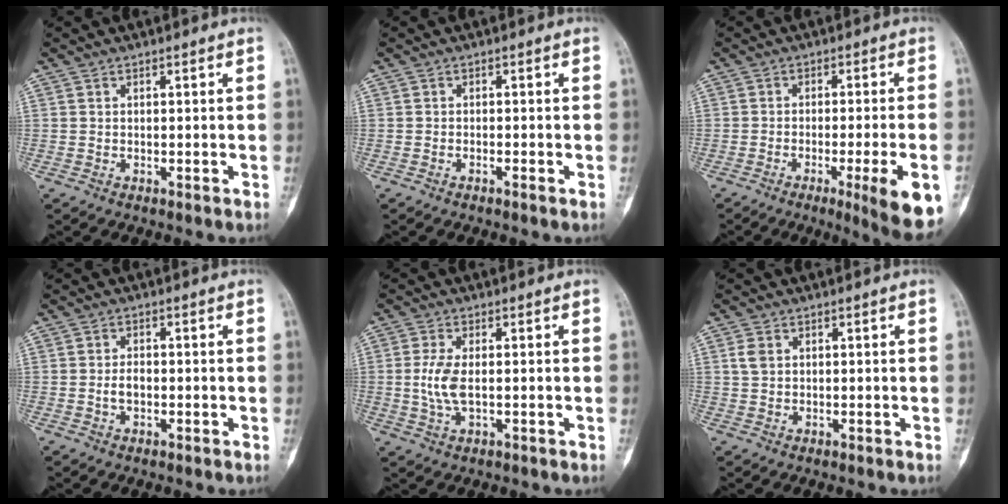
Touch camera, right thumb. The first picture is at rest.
{"total": 0.7, "force": [-0.5, 0.1, 0.6], "torque": [-0.015, 0.005, -0.009]}
{"total": 11.2, "force": [-4.7, 0.9, 10.2], "torque": [-0.134, -0.005, -0.063]}
{"total": 2.3, "force": [-0.5, 1.4, 1.7], "torque": [-0.032, 0.006, -0.012]}
{"total": 5.4, "force": [0.0, 2.3, 4.9], "torque": [-0.118, -0.004, 0.000]}
{"total": 2.3, "force": [0.7, 1.7, 1.5], "torque": [-0.030, 0.004, 0.016]}